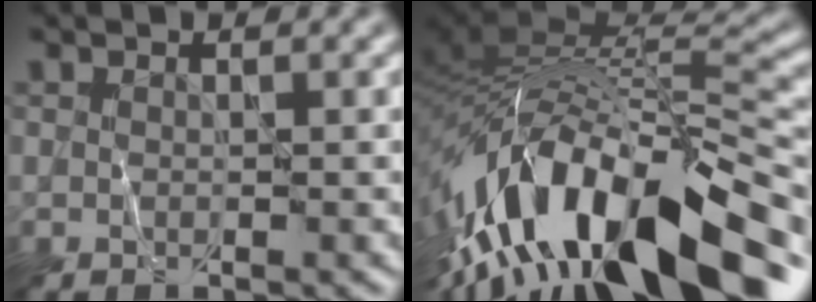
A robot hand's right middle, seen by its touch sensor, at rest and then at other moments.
{"total": 16.6, "force": [-8.6, 6.5, 12.6], "torque": [-0.233, 0.019, -0.144]}